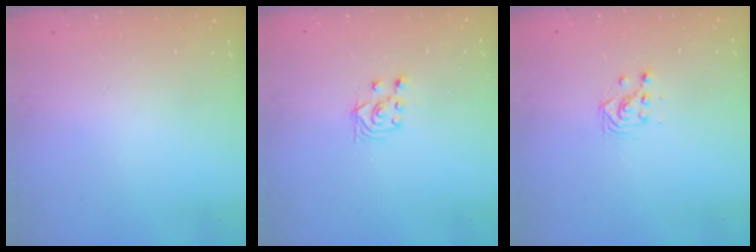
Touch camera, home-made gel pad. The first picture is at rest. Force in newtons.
{"total": 3.4, "press": 3.2, "slide": 0.9}
{"total": 3.0, "press": 3.0, "slide": 0.2}